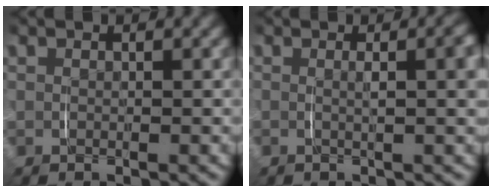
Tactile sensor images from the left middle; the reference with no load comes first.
{"total": 2.4, "force": [0.2, 0.3, 2.4], "torque": [-0.024, 0.003, -0.001]}